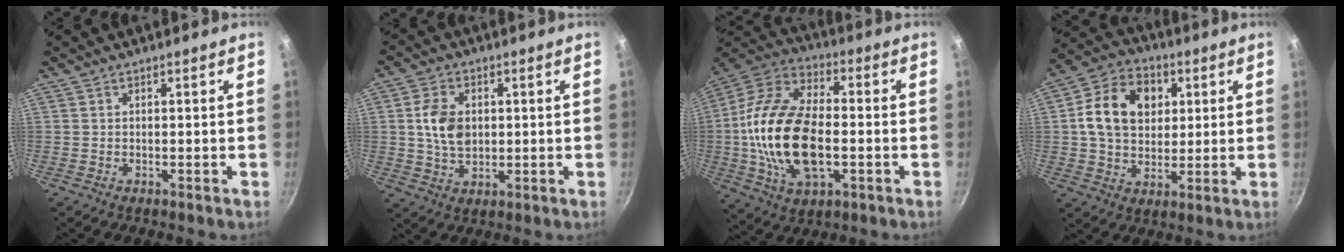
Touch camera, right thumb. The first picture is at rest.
{"total": 8.1, "force": [0.9, 5.6, 5.8], "torque": [-0.095, 0.002, 0.018]}
{"total": 22.3, "force": [-2.3, 12.4, 18.4], "torque": [-0.353, 0.029, -0.047]}
{"total": 15.0, "force": [3.4, 11.4, 9.1], "torque": [-0.135, 0.008, 0.046]}